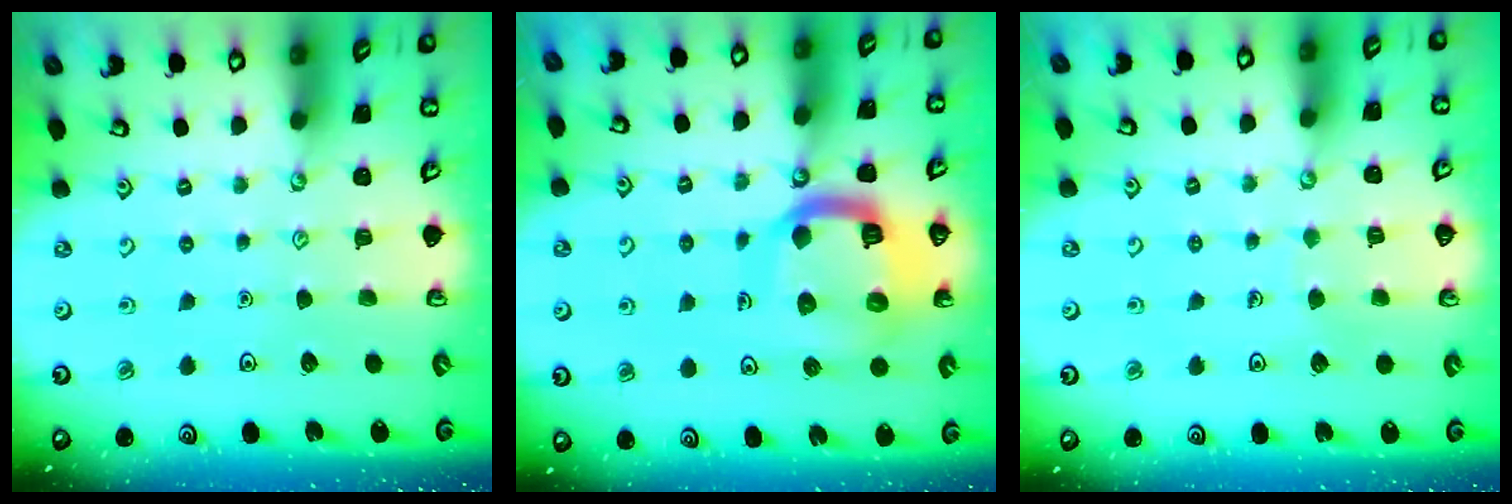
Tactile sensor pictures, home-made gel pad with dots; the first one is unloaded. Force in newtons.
{"total": 15.8, "press": 15.7, "slide": 1.9}
{"total": 3.4, "press": 3.4, "slide": 0.2}